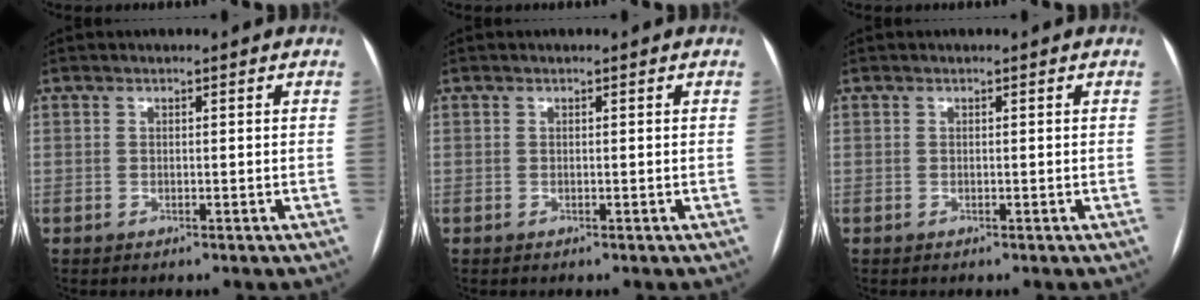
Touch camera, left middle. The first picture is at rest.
{"total": 0.0}
{"total": 0.0}